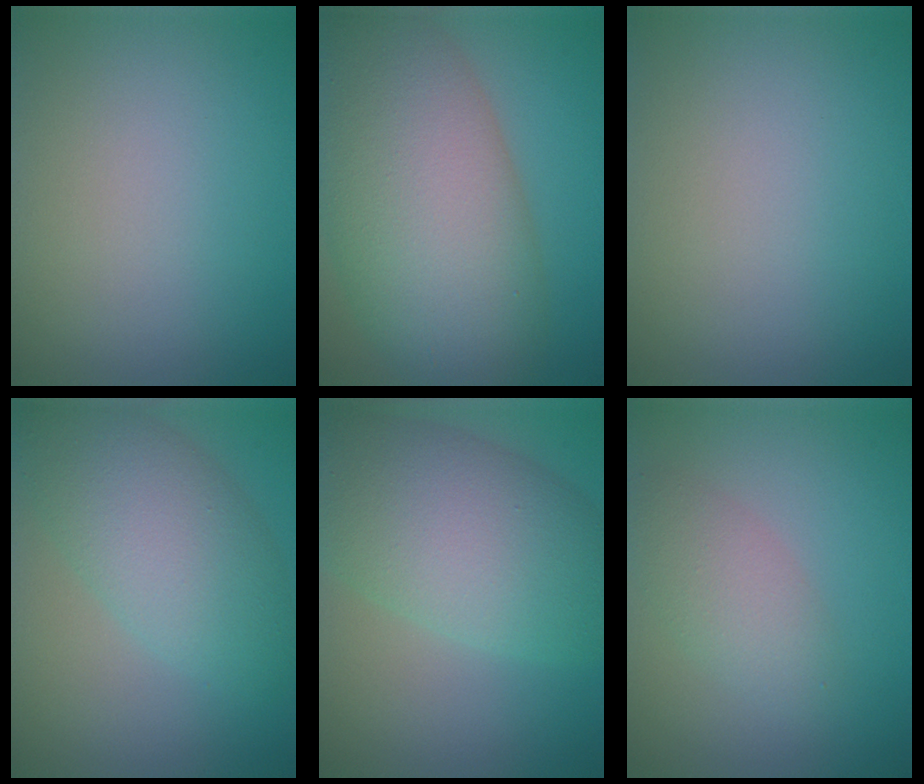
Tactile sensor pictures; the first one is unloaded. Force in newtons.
{"total": 13.6, "press": 13.6, "slide": 0.5}
{"total": 0.0}
{"total": 7.1, "press": 7.1, "slide": 0.2}
{"total": 10.0, "press": 10.0, "slide": 0.3}
{"total": 2.9, "press": 2.9, "slide": 0.2}